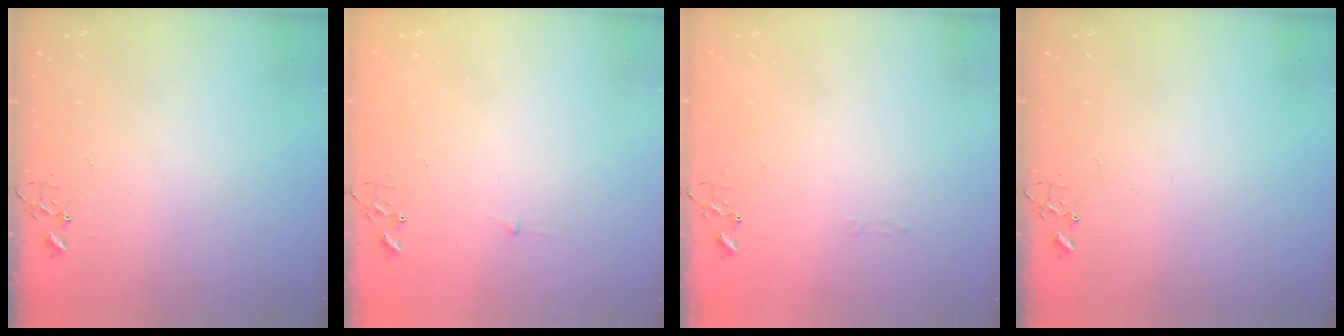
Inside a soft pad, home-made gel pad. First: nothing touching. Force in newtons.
{"total": 2.6, "press": 2.5, "slide": 0.4}
{"total": 2.8, "press": 2.8, "slide": 0.4}
{"total": 0.0}